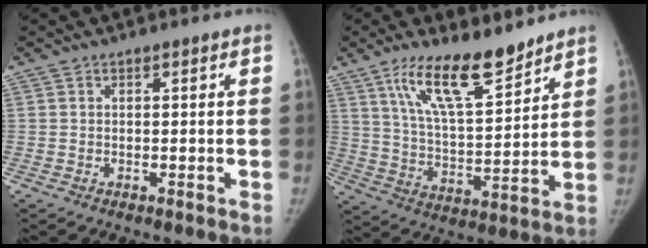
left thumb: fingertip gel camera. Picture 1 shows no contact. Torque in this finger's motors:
{"motor_torque": [0.13, 0.18, 0.24, -0.07, 0.31]}